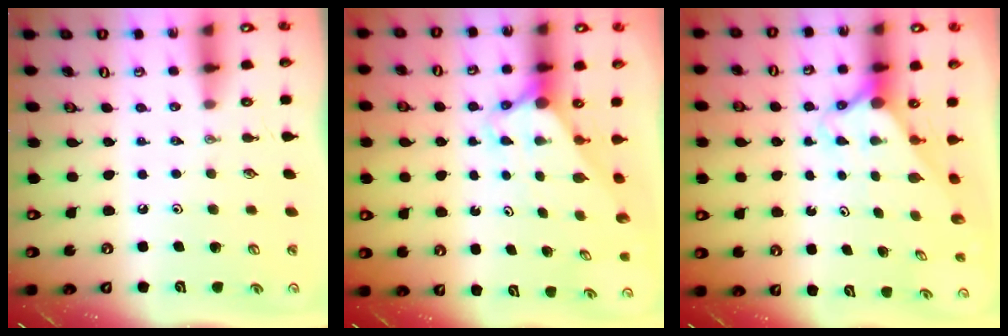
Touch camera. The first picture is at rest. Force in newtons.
{"total": 2.8, "press": 2.8, "slide": 0.2}
{"total": 2.7, "press": 2.7, "slide": 0.2}